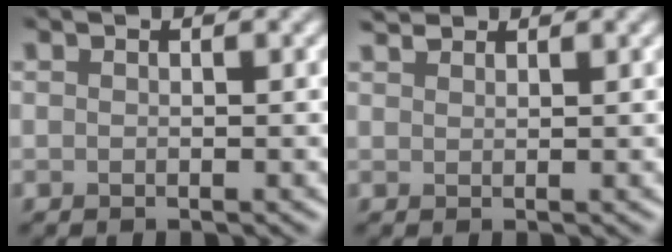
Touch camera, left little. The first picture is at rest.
{"total": 1.5, "force": [1.4, 0.3, 0.3], "torque": [-0.009, 0.005, 0.027]}